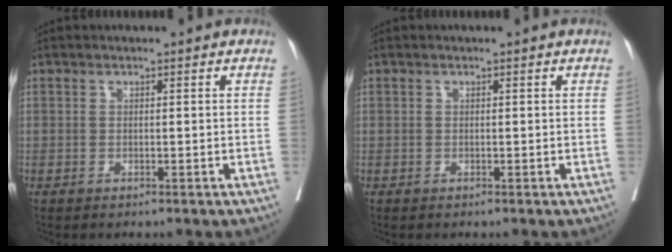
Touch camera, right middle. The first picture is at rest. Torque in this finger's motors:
{"motor_torque": [-0.75, 0.28, -0.32, -0.05]}